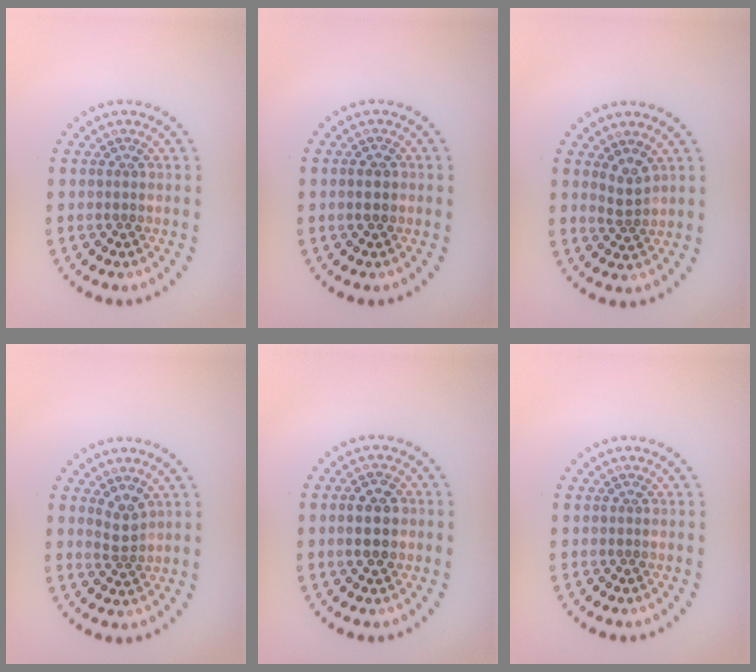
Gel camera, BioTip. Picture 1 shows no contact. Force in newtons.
{"total": 1.0, "press": 1.0, "slide": 0.1}
{"total": 1.7, "press": 1.3, "slide": 1.1}
{"total": 1.7, "press": 1.4, "slide": 1.1}
{"total": 3.1, "press": 3.1, "slide": 0.2}
{"total": 0.0}